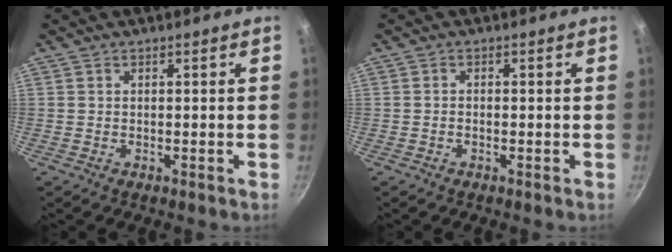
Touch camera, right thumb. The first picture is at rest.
{"total": 0.7, "force": [-0.3, 0.4, 0.4], "torque": [-0.007, 0.004, -0.008]}